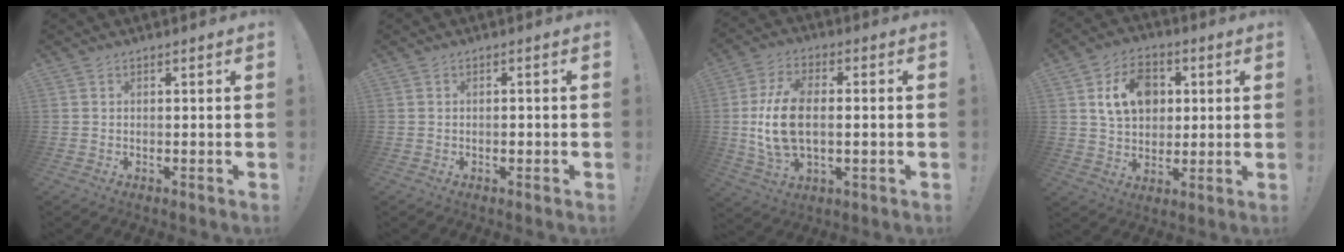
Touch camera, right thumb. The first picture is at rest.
{"total": 1.0, "force": [-0.3, 0.7, 0.6], "torque": [-0.001, -0.001, -0.006]}
{"total": 14.0, "force": [-0.3, 8.1, 11.4], "torque": [-0.228, 0.001, -0.005]}
{"total": 12.9, "force": [3.9, 10.0, 7.2], "torque": [-0.107, 0.000, 0.077]}